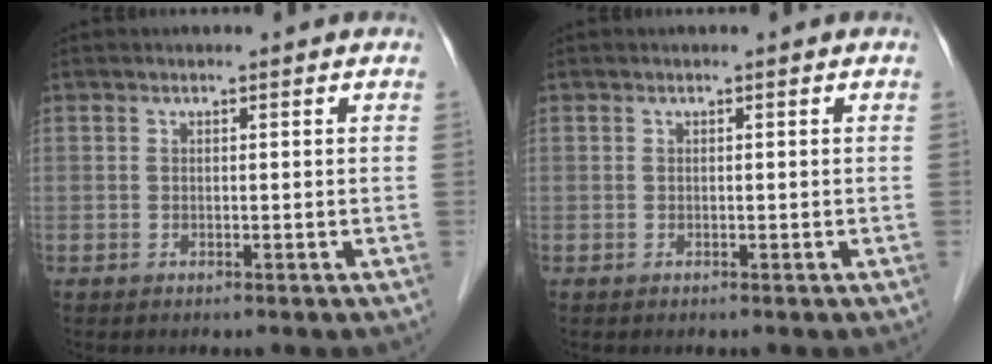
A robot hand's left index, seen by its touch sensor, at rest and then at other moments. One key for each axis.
{"total": 0.0}